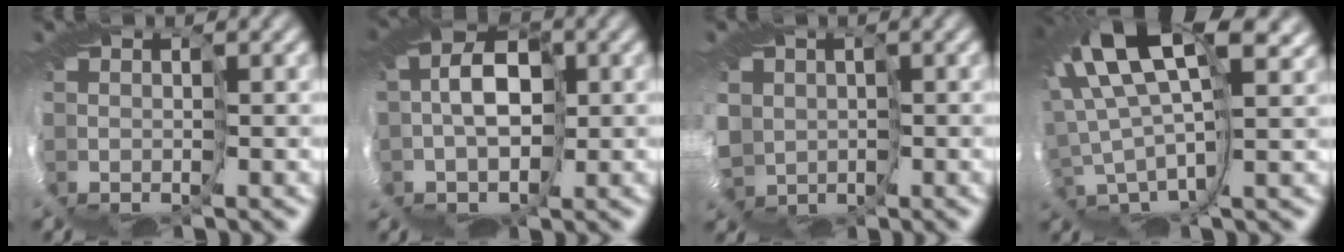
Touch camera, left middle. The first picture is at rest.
{"total": 2.9, "force": [0.0, 1.2, 2.6], "torque": [-0.046, 0.038, -0.015]}
{"total": 6.7, "force": [-0.1, 5.9, 3.2], "torque": [-0.134, -0.011, -0.034]}
{"total": 9.3, "force": [5.2, 1.7, 7.5], "torque": [-0.210, 0.010, 0.100]}